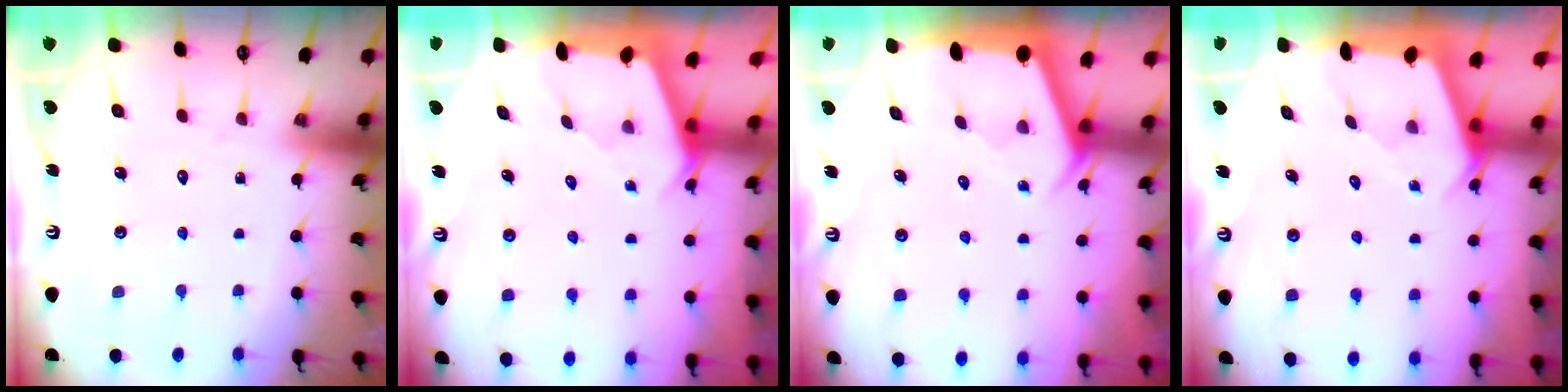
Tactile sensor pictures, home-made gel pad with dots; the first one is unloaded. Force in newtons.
{"total": 2.5, "press": 2.5, "slide": 0.2}
{"total": 2.2, "press": 2.2, "slide": 0.3}
{"total": 2.5, "press": 2.5, "slide": 0.2}